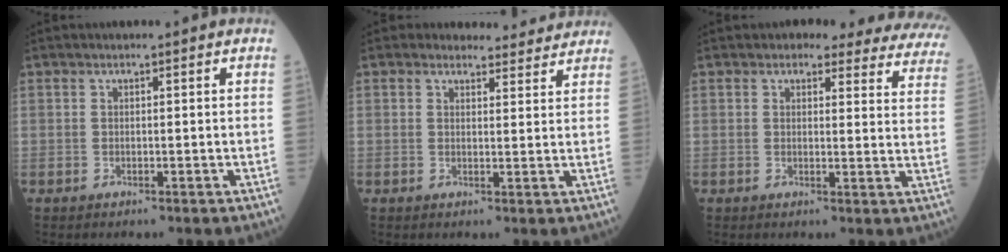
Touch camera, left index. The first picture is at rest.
{"total": 4.4, "force": [4.0, 1.7, -0.4], "torque": [0.019, -0.004, 0.031]}
{"total": 16.3, "force": [15.2, 4.8, 3.3], "torque": [0.005, -0.063, 0.129]}